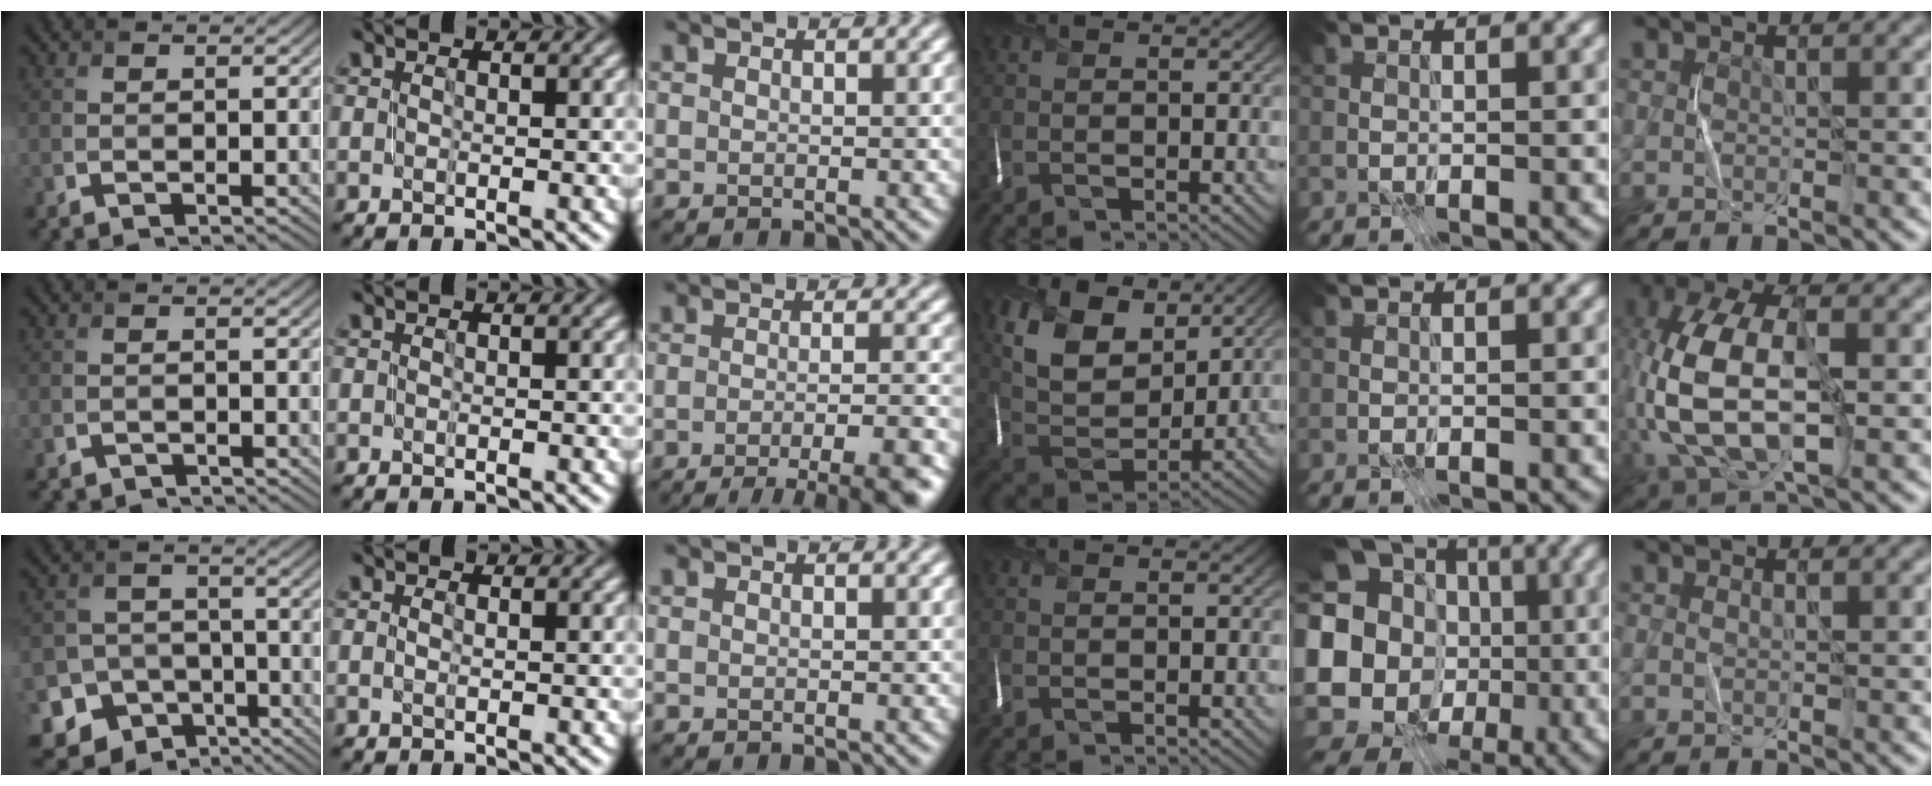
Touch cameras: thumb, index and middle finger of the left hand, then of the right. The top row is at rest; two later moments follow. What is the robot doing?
{"motion": "fold", "object": "scarf"}